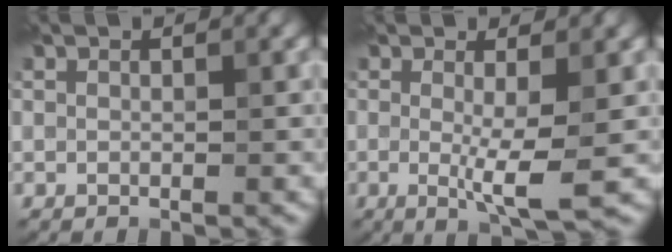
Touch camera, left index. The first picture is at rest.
{"total": 4.1, "force": [-0.3, 0.5, 4.0], "torque": [-0.069, -0.015, -0.004]}